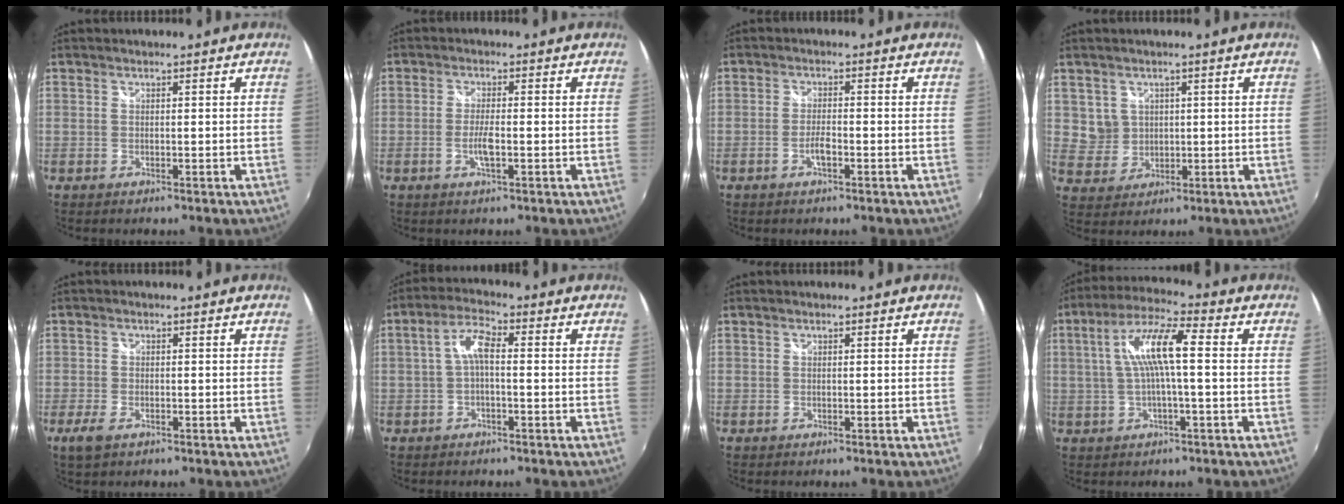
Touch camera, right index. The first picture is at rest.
{"total": 3.4, "force": [-1.1, 0.7, 3.1], "torque": [-0.064, -0.003, -0.021]}
{"total": 2.6, "force": [-1.3, 0.8, 2.1], "torque": [-0.048, 0.001, -0.027]}
{"total": 4.6, "force": [1.5, 4.3, 0.7], "torque": [-0.011, 0.008, 0.036]}
{"total": 3.6, "force": [-2.2, 1.6, 2.3], "torque": [-0.056, -0.010, -0.043]}
{"total": 4.4, "force": [-0.7, 1.4, 4.1], "torque": [-0.085, 0.014, -0.014]}
{"total": 0.0}
{"total": 9.5, "force": [0.6, 1.4, 9.4], "torque": [-0.181, 0.016, 0.013]}